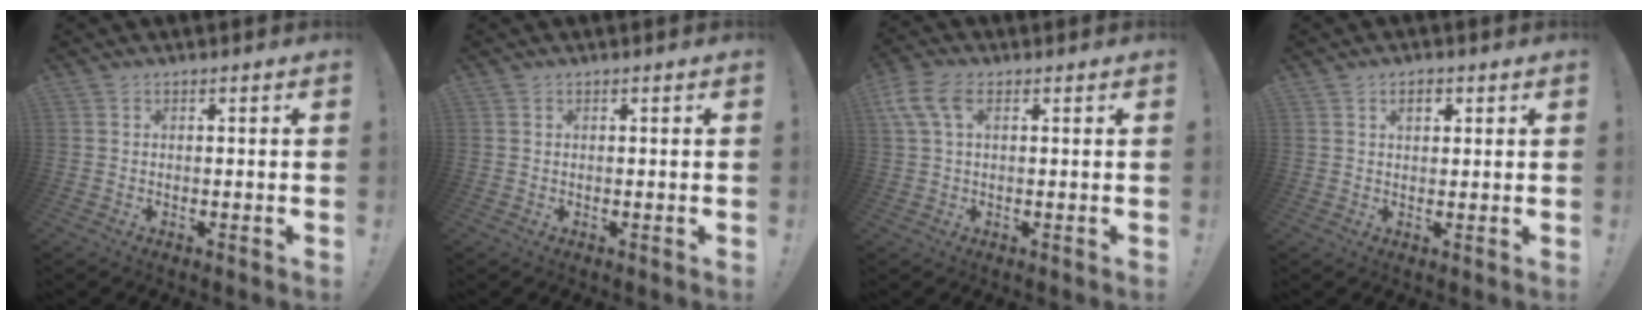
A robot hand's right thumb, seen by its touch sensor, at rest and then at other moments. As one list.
[{"total": 0.8, "force": [0.6, 0.4, -0.3], "torque": [0.005, 0.003, 0.011]}, {"total": 8.0, "force": [2.8, 4.5, 6.0], "torque": [-0.131, 0.007, 0.057]}, {"total": 3.3, "force": [1.5, 1.8, 2.3], "torque": [-0.026, -0.003, 0.021]}]